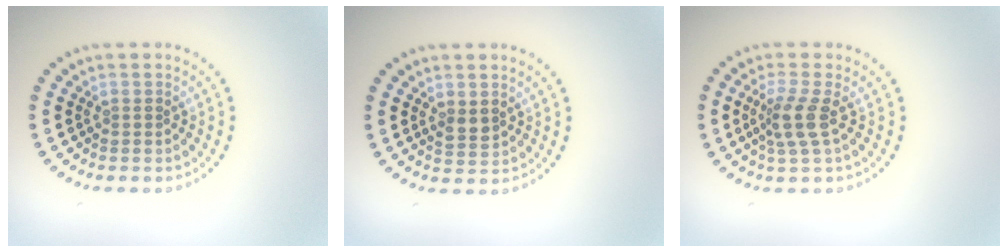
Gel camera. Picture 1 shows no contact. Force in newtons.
{"total": 1.3, "press": 1.3, "slide": 0.4}
{"total": 2.8, "press": 2.2, "slide": 1.8}